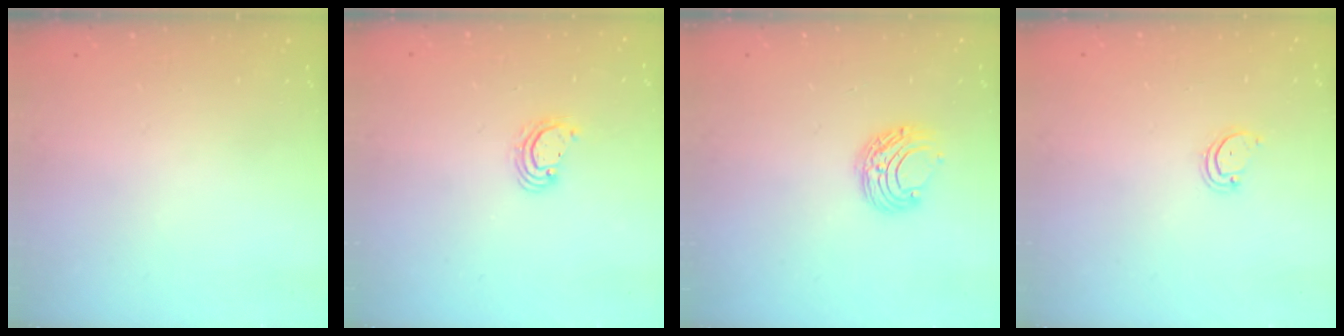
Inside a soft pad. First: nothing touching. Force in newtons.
{"total": 3.6, "press": 3.6, "slide": 0.2}
{"total": 7.6, "press": 7.6, "slide": 0.6}
{"total": 3.0, "press": 3.0, "slide": 0.2}